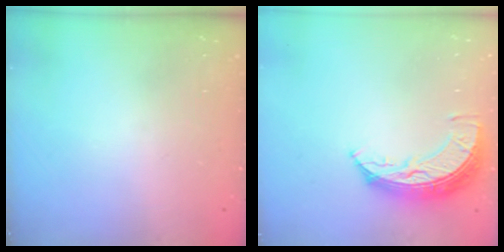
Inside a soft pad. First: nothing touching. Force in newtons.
{"total": 8.4, "press": 8.4, "slide": 0.7}